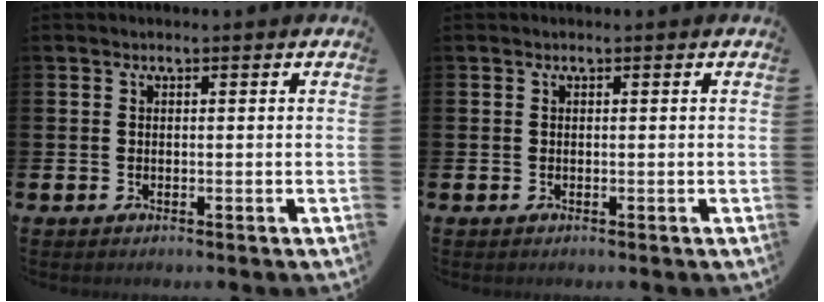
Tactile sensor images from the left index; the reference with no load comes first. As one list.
[{"total": 0.0}]